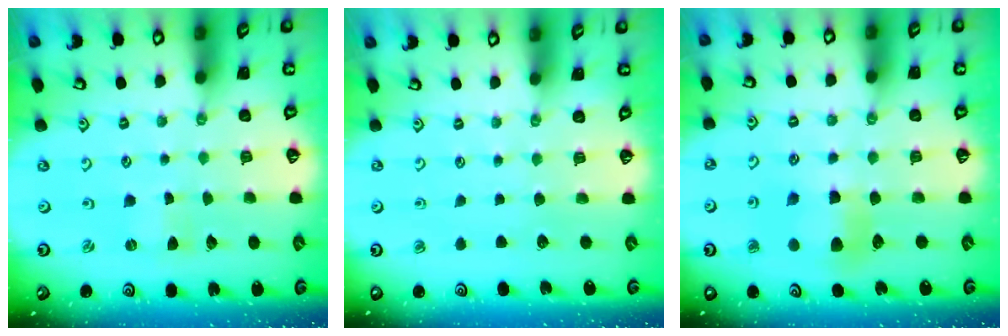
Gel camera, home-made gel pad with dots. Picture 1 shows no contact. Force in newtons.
{"total": 0.0}
{"total": 6.7, "press": 6.7, "slide": 0.6}